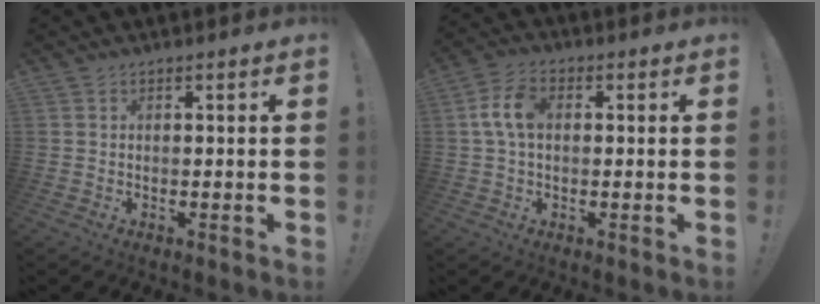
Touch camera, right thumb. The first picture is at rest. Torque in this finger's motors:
{"motor_torque": [1.19, 1.08, 0.88, -0.28, 0.00]}